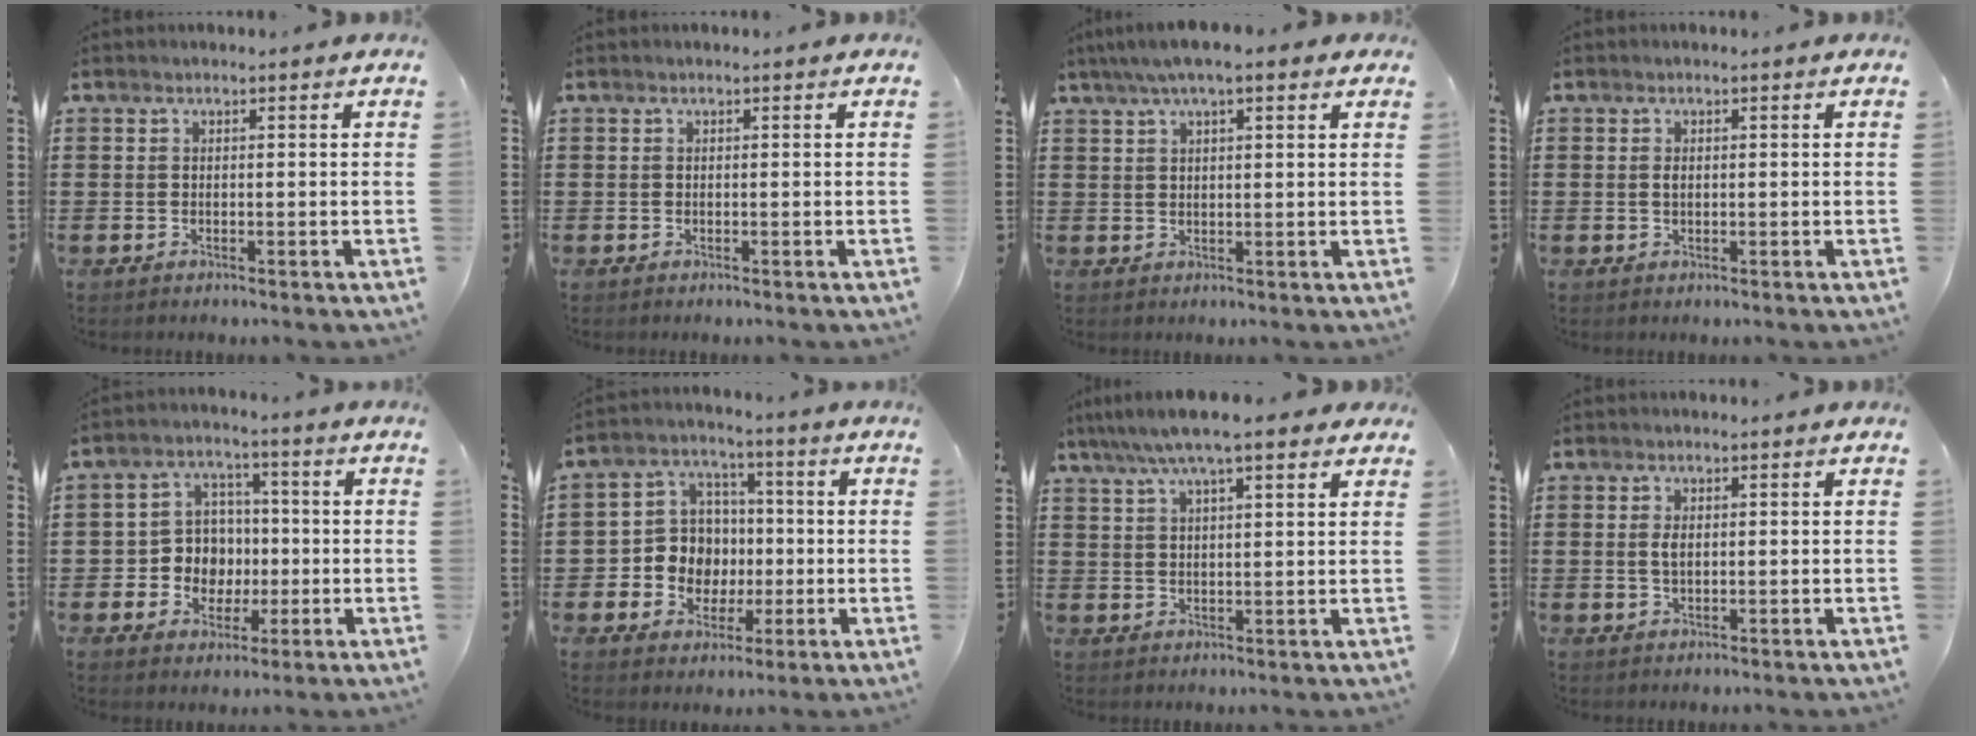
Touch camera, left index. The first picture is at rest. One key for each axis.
{"total": 0.0}
{"total": 4.8, "fx": 3.1, "fy": 1.0, "fz": 3.6, "tx": -0.075, "ty": 0.007, "tz": 0.054}
{"total": 1.0, "fx": 0.1, "fy": 0.5, "fz": 0.8, "tx": -0.019, "ty": 0.002, "tz": 0.000}
{"total": 6.7, "fx": -0.8, "fy": 6.4, "fz": 2.1, "tx": -0.053, "ty": 0.019, "tz": -0.013}
{"total": 8.1, "fx": -0.6, "fy": 7.7, "fz": 2.4, "tx": -0.071, "ty": 0.014, "tz": -0.006}
{"total": 7.2, "fx": 5.5, "fy": 1.1, "fz": 4.6, "tx": -0.101, "ty": -0.004, "tz": 0.098}
{"total": 1.9, "fx": 0.3, "fy": 0.9, "fz": 1.7, "tx": -0.044, "ty": 0.002, "tz": 0.001}